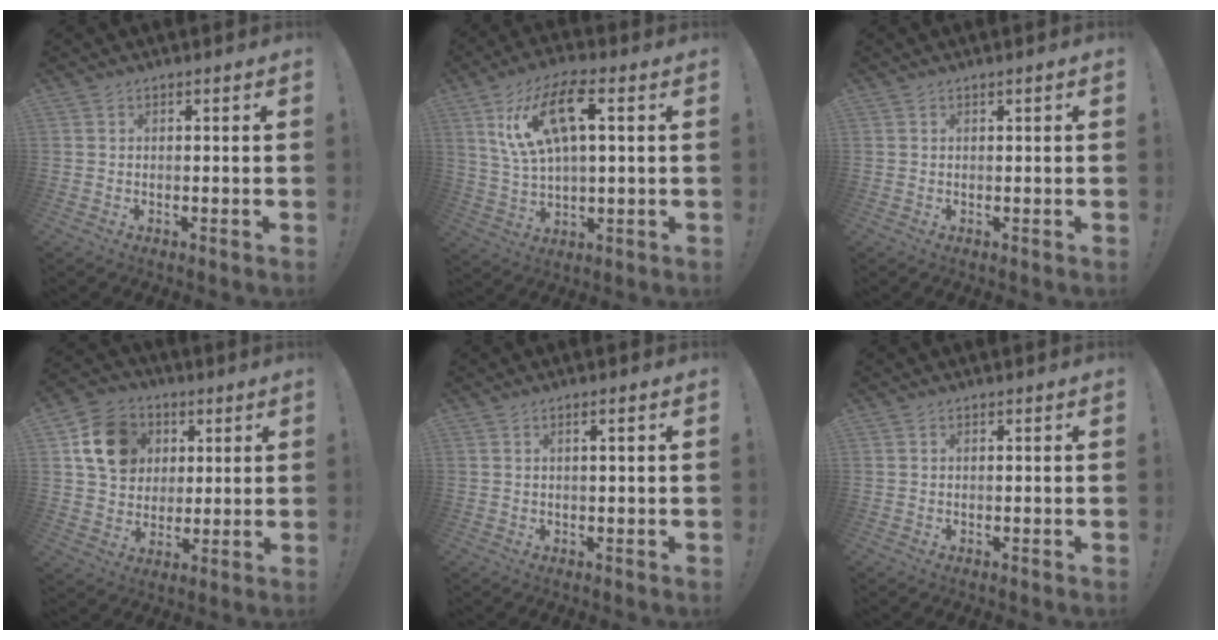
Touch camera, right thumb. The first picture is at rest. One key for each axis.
{"total": 14.8, "fx": 5.5, "fy": 5.7, "fz": 12.5, "tx": -0.233, "ty": -0.003, "tz": 0.093}
{"total": 0.9, "fx": 0.4, "fy": -0.1, "fz": 0.8, "tx": -0.007, "ty": -0.002, "tz": 0.003}
{"total": 14.8, "fx": 4.8, "fy": 12.2, "fz": 6.8, "tx": -0.088, "ty": -0.008, "tz": 0.100}
{"total": 1.8, "fx": 0.4, "fy": -0.3, "fz": 1.8, "tx": -0.032, "ty": -0.002, "tz": 0.005}
{"total": 0.0}